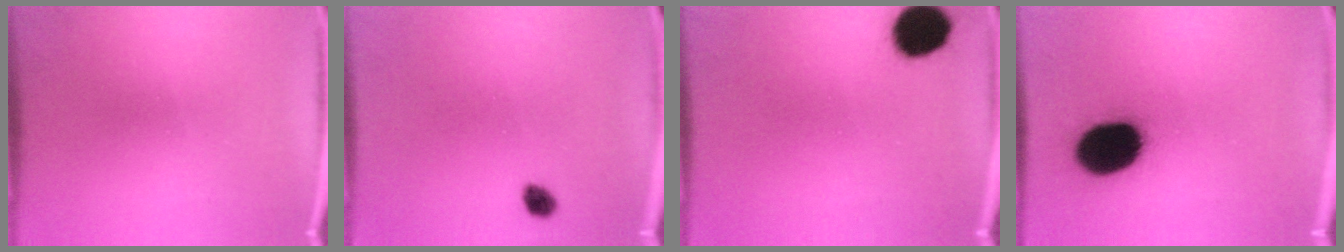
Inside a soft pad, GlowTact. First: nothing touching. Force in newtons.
{"total": 2.2}
{"total": 6.6}
{"total": 18.9}